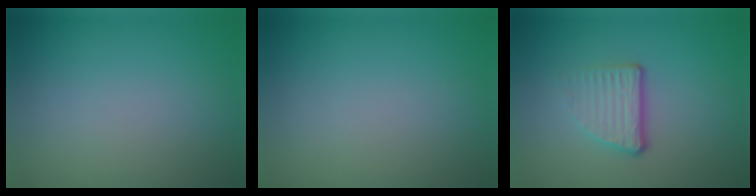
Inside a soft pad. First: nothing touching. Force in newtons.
{"total": 0.0}
{"total": 3.4, "press": 2.2, "slide": 2.7}